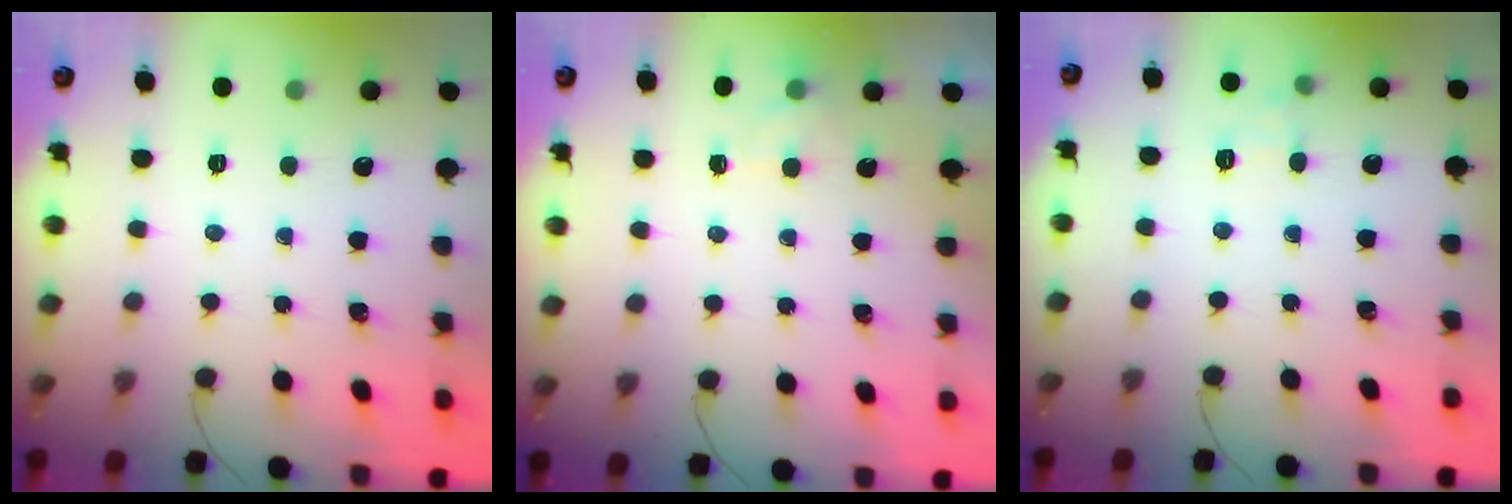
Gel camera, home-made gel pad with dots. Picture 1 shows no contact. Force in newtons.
{"total": 2.0, "press": 1.5, "slide": 1.3}
{"total": 6.7, "press": 6.5, "slide": 1.7}